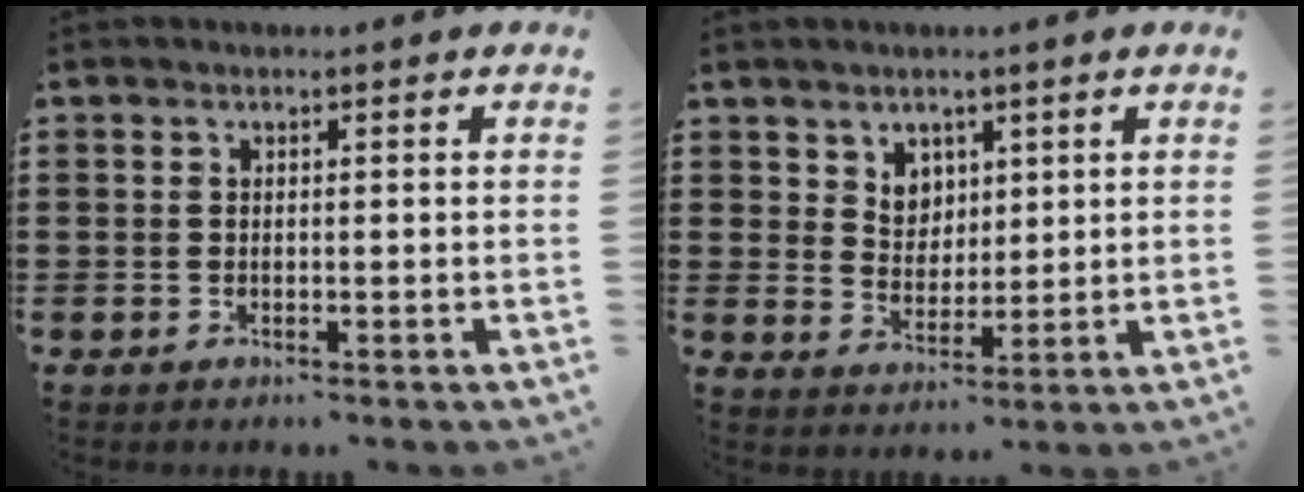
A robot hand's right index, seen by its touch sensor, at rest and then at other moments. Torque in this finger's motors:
{"motor_torque": [-0.07, 0.14, 0.07, 0.02]}